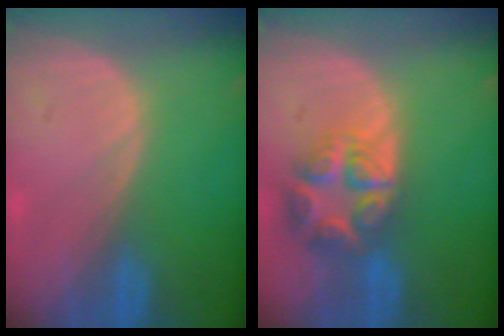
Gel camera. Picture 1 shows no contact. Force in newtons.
{"total": 8.0, "press": 7.0, "slide": 3.9}